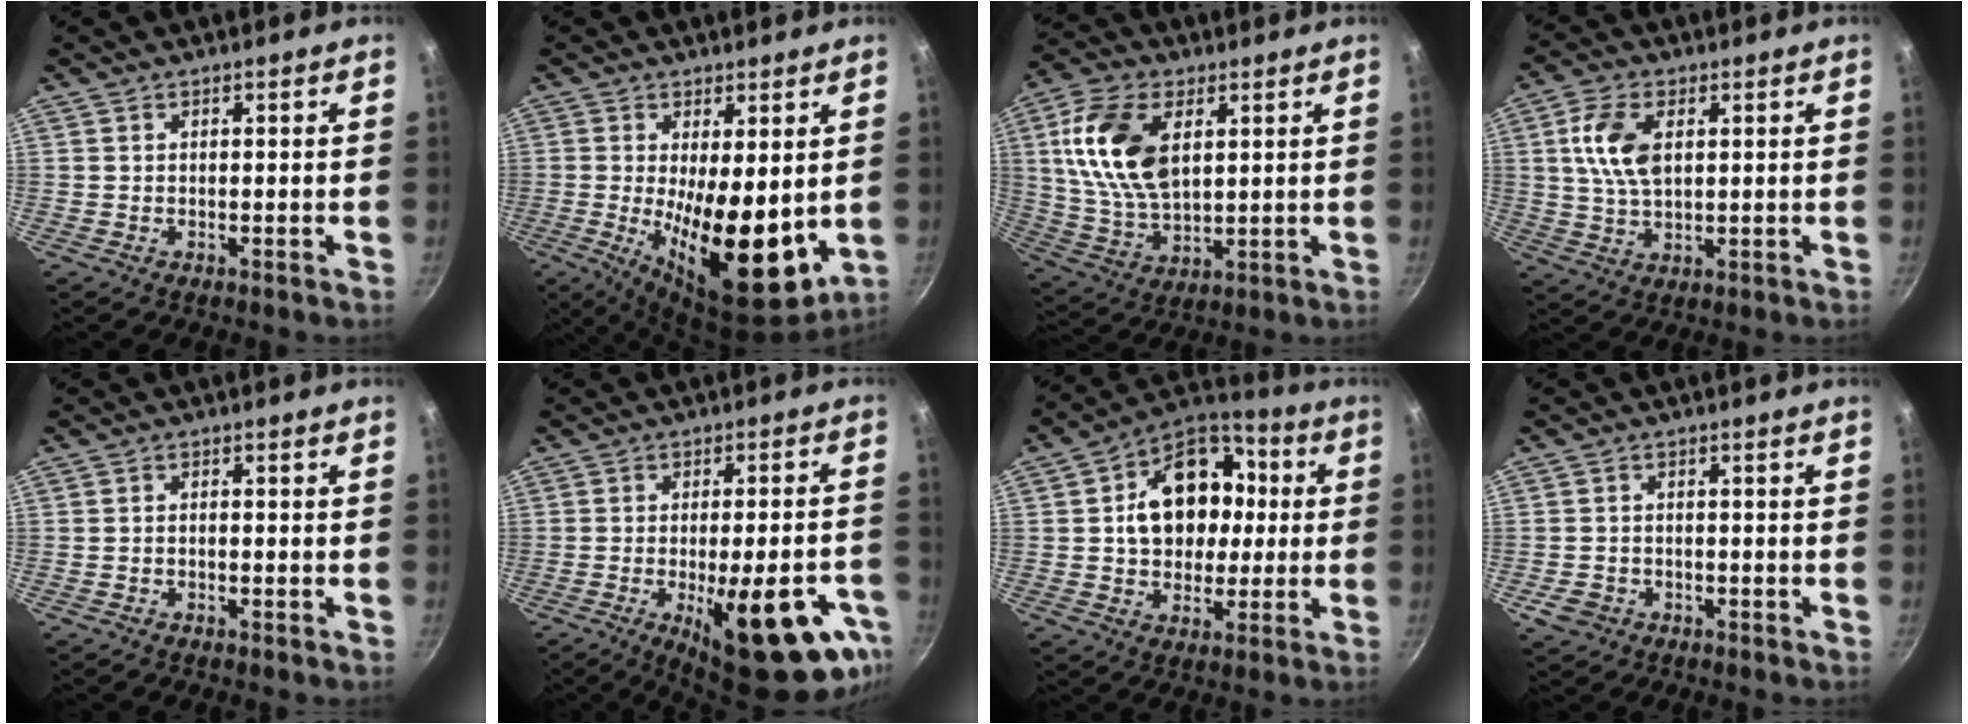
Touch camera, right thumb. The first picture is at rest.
{"total": 16.2, "force": [-0.7, 6.4, 14.9], "torque": [-0.215, -0.028, 0.003]}
{"total": 16.1, "force": [4.4, 9.4, 12.3], "torque": [-0.222, -0.010, 0.090]}
{"total": 9.2, "force": [2.2, 5.2, 7.3], "torque": [-0.134, -0.001, 0.041]}
{"total": 1.0, "force": [-0.6, 0.5, 0.6], "torque": [-0.013, 0.010, -0.012]}
{"total": 22.1, "force": [-8.9, 7.6, 18.8], "torque": [-0.206, 0.013, -0.112]}
{"total": 17.6, "force": [1.7, 13.5, 11.2], "torque": [-0.138, 0.031, 0.018]}
{"total": 1.8, "force": [-0.8, 1.4, 0.7], "torque": [-0.012, 0.006, -0.011]}